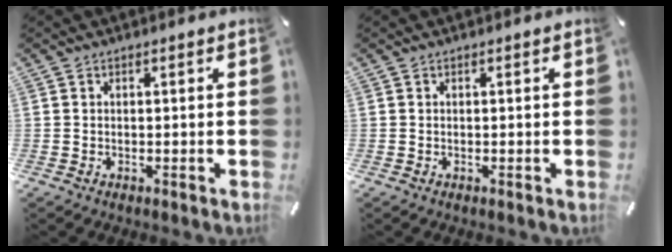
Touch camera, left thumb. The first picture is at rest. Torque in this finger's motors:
{"motor_torque": [0.00, 0.00, -0.05, 0.05, 0.00]}